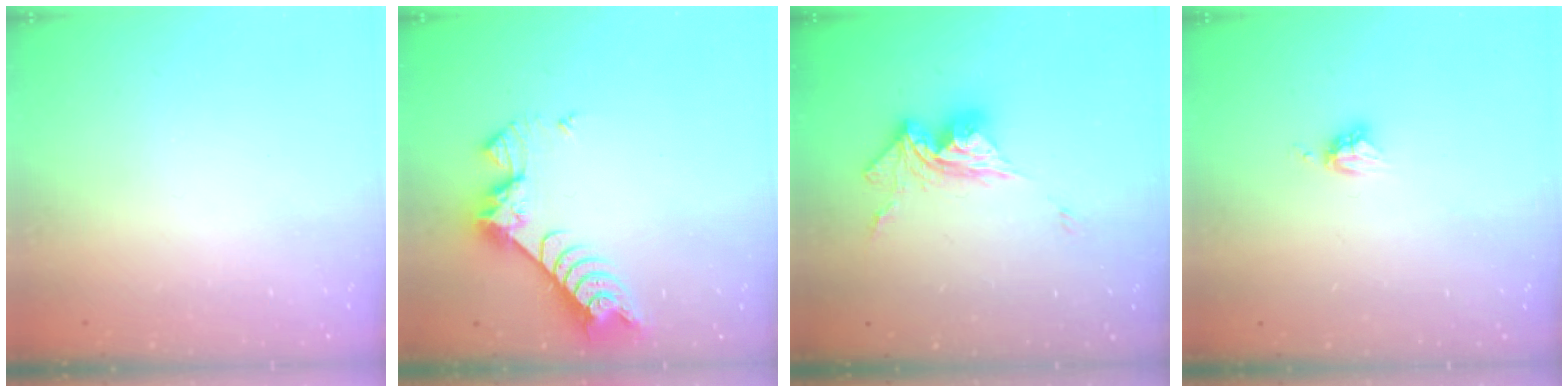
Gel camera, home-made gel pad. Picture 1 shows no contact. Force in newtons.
{"total": 7.6, "press": 7.5, "slide": 0.7}
{"total": 12.0, "press": 11.9, "slide": 1.5}
{"total": 3.8, "press": 3.8, "slide": 0.4}